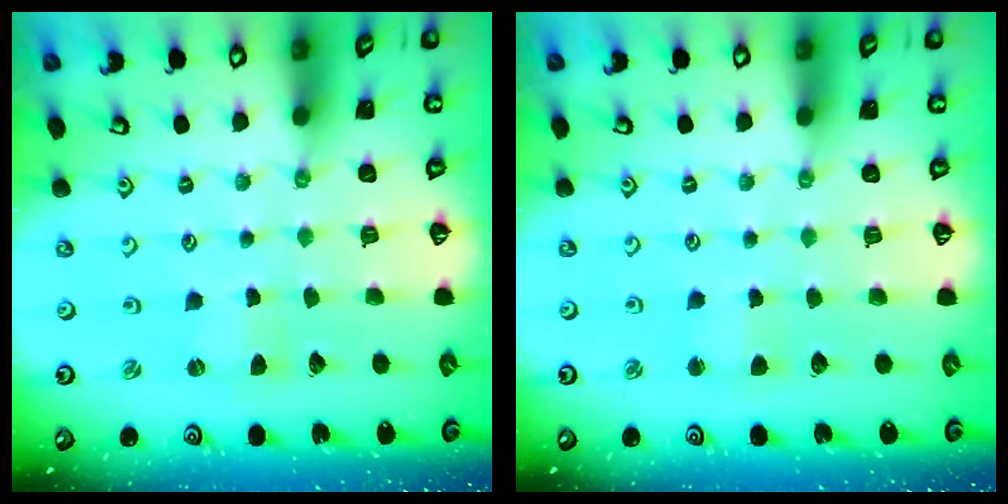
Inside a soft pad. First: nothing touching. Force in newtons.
{"total": 2.7, "press": 2.7, "slide": 0.3}